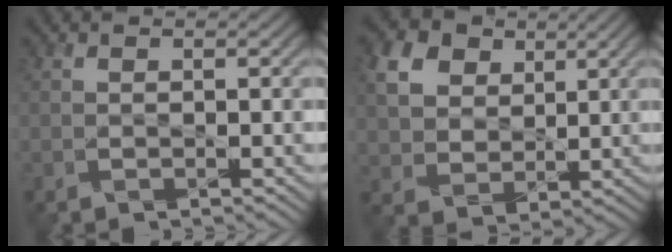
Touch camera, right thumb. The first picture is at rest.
{"total": 8.4, "force": [3.4, 6.4, 4.2], "torque": [-0.130, 0.009, 0.062]}